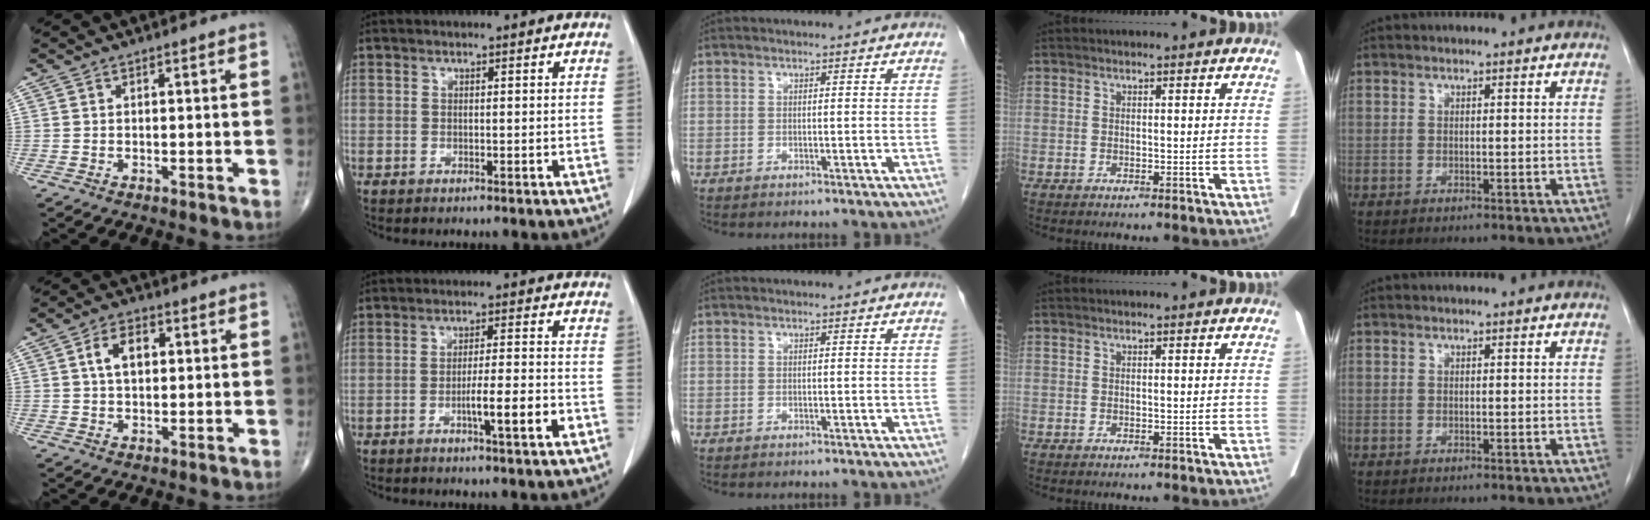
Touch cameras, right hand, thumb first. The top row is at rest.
{"thumb": {"total": 6.0, "force": [1.3, 3.7, 4.5], "torque": [-0.070, 0.010, 0.019]}, "index": {"total": 6.5, "force": [-2.5, -0.1, 6.1], "torque": [-0.092, -0.006, -0.039]}}